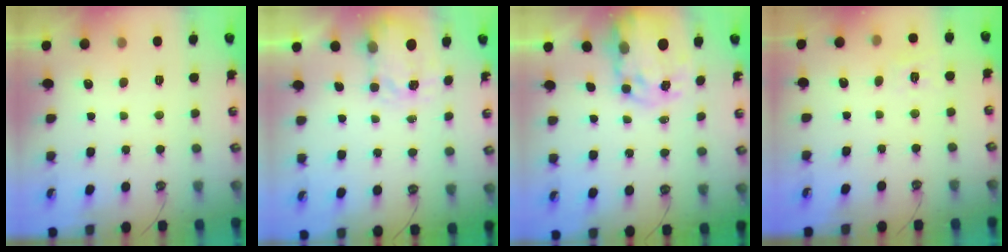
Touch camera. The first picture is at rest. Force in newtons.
{"total": 3.8, "press": 3.7, "slide": 0.6}
{"total": 8.4, "press": 8.3, "slide": 0.8}
{"total": 6.0, "press": 5.9, "slide": 0.5}